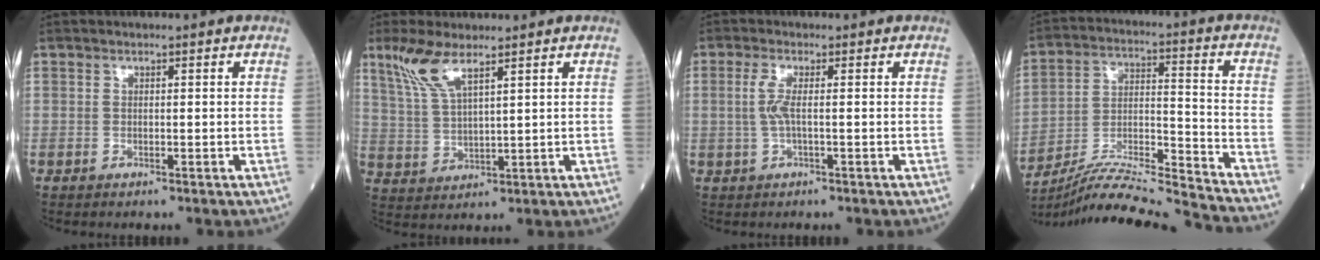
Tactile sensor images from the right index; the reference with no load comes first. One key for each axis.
{"total": 6.6, "fx": 4.5, "fy": 1.0, "fz": 4.8, "tx": -0.113, "ty": 0.005, "tz": 0.098}
{"total": 2.9, "fx": 0.1, "fy": 0.4, "fz": 2.9, "tx": -0.071, "ty": 0.001, "tz": 0.000}
{"total": 19.4, "fx": -18.5, "fy": -1.6, "fz": 5.6, "tx": -0.113, "ty": -0.003, "tz": -0.308}